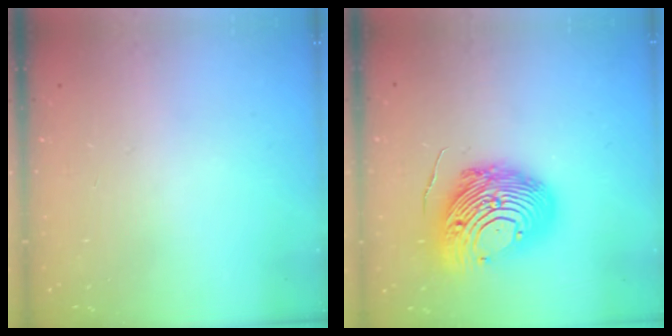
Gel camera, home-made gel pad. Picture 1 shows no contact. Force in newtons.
{"total": 17.6, "press": 17.5, "slide": 2.2}